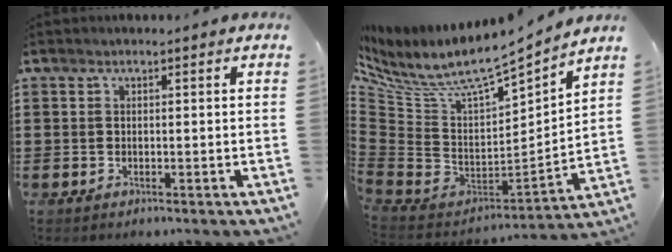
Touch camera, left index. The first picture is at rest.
{"total": 7.2, "force": [5.5, 1.9, 4.3], "torque": [-0.107, -0.053, 0.090]}